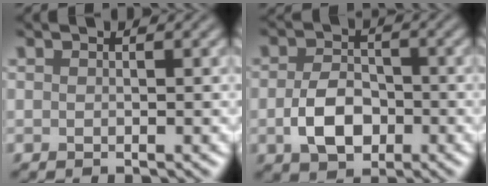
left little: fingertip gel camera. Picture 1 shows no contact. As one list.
[{"total": 4.6, "force": [-1.3, 3.1, 3.1], "torque": [-0.062, -0.005, -0.028]}]